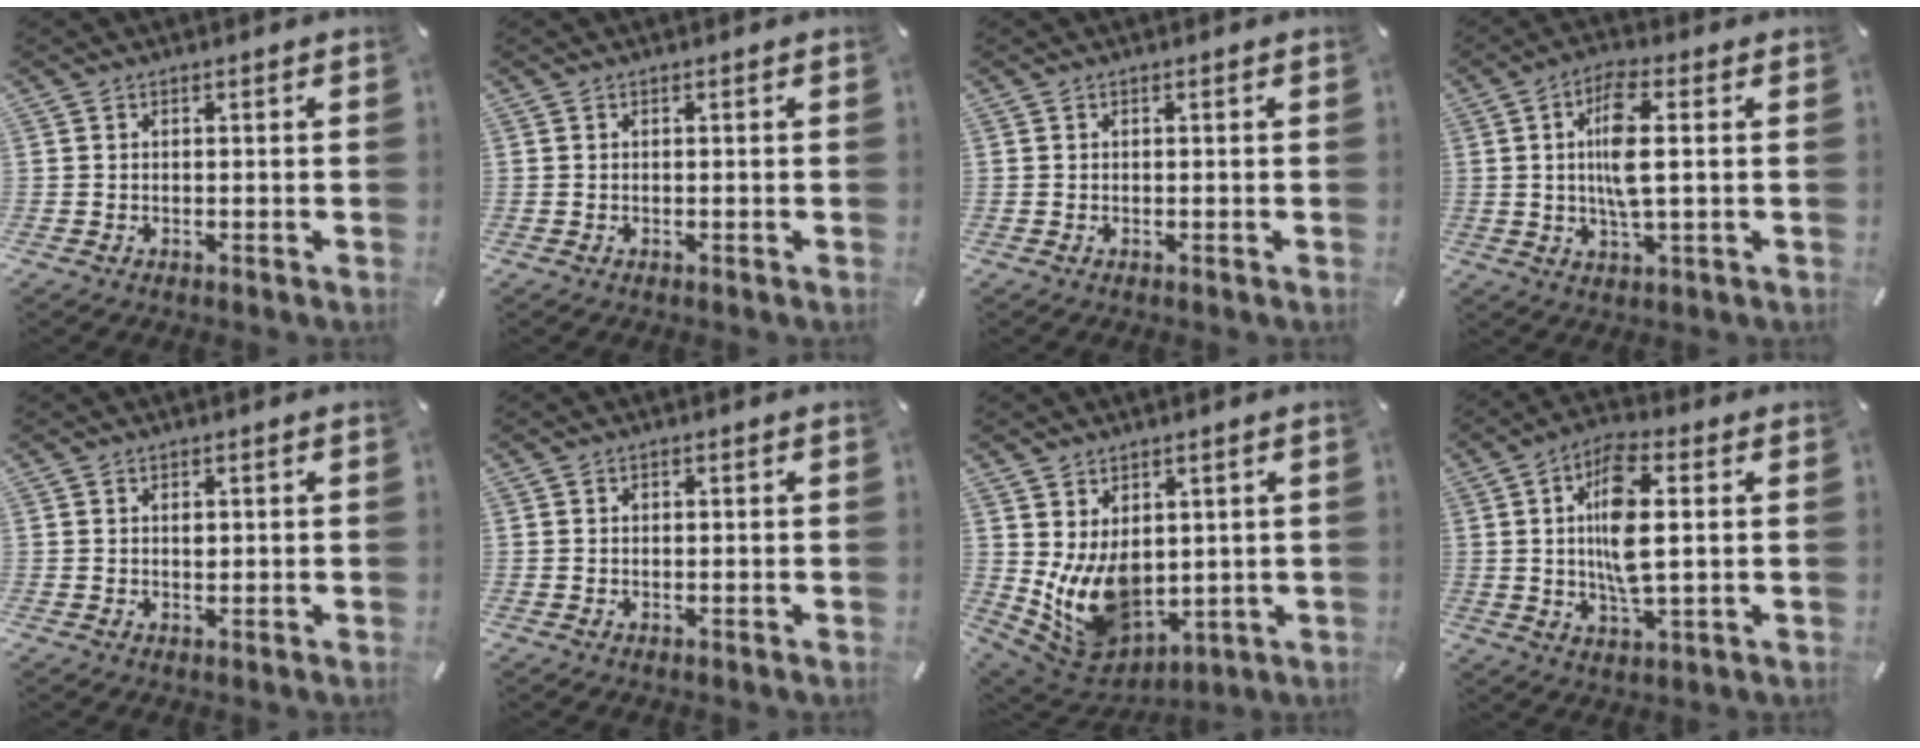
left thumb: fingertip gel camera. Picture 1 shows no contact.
{"total": 0.0}
{"total": 0.0}
{"total": 9.3, "force": [0.7, 2.6, 8.9], "torque": [-0.186, -0.004, 0.007]}
{"total": 1.1, "force": [0.2, 0.8, 0.7], "torque": [-0.009, -0.002, 0.002]}
{"total": 0.5, "force": [0.1, 0.5, 0.2], "torque": [-0.004, 0.002, 0.001]}
{"total": 12.7, "force": [0.5, 9.9, 8.0], "torque": [-0.157, -0.024, 0.021]}
{"total": 11.8, "force": [1.2, 4.2, 10.9], "torque": [-0.220, -0.003, 0.016]}